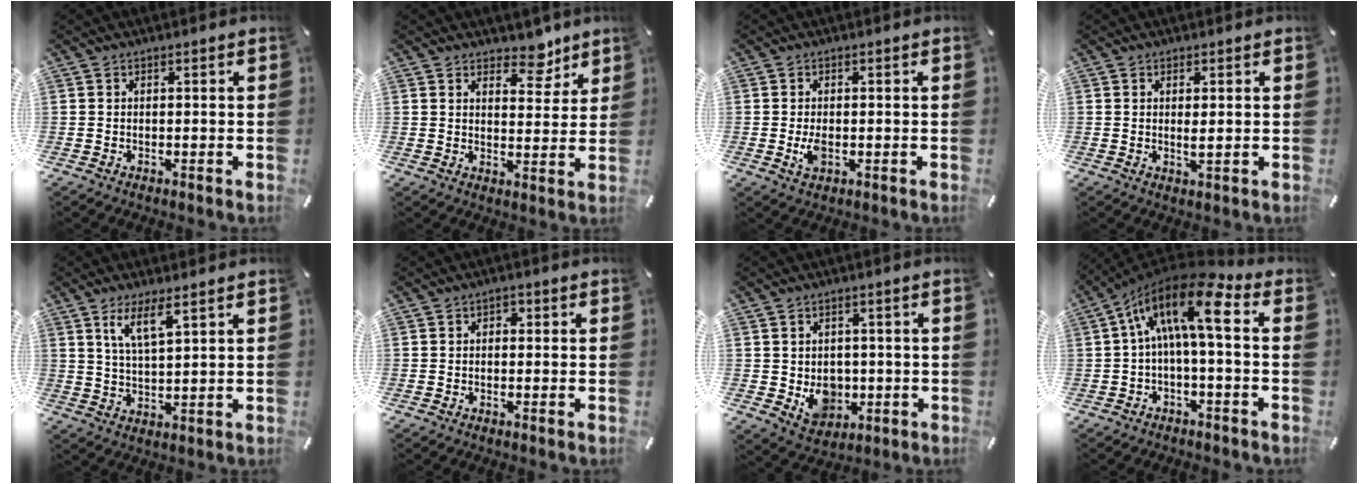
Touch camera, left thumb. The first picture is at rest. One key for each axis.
{"total": 7.1, "fx": 5.4, "fy": 4.0, "fz": 2.4, "tx": -0.012, "ty": -0.039, "tz": 0.090}
{"total": 3.3, "fx": -0.4, "fy": 1.7, "fz": 2.8, "tx": -0.072, "ty": -0.006, "tz": -0.011}
{"total": 2.1, "fx": 0.4, "fy": 0.5, "fz": 2.1, "tx": -0.041, "ty": -0.003, "tz": 0.007}
{"total": 6.9, "fx": 4.2, "fy": 1.7, "fz": 5.2, "tx": -0.114, "ty": -0.005, "tz": 0.074}
{"total": 1.4, "fx": -0.1, "fy": 1.0, "fz": 0.9, "tx": -0.018, "ty": 0.007, "tz": -0.005}
{"total": 7.0, "fx": -0.7, "fy": 6.1, "fz": 3.4, "tx": -0.038, "ty": 0.003, "tz": -0.007}
{"total": 15.8, "fx": 2.6, "fy": 5.5, "fz": 14.6, "tx": -0.280, "ty": -0.008, "tz": 0.039}